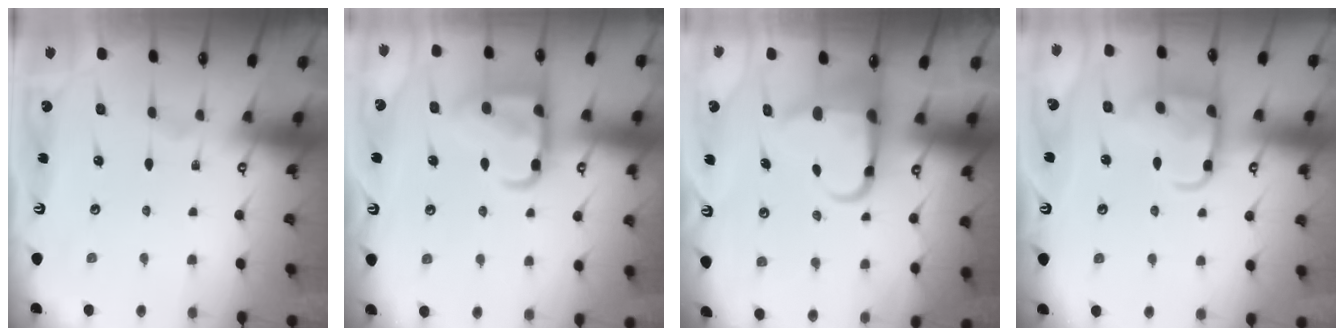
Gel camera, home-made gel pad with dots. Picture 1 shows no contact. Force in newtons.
{"total": 16.5, "press": 16.4, "slide": 1.5}
{"total": 8.2, "press": 8.0, "slide": 1.7}
{"total": 13.8, "press": 13.7, "slide": 1.2}